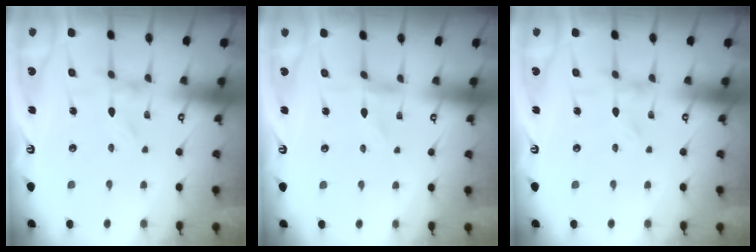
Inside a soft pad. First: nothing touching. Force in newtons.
{"total": 0.8, "press": 0.8, "slide": 0.2}
{"total": 0.0}